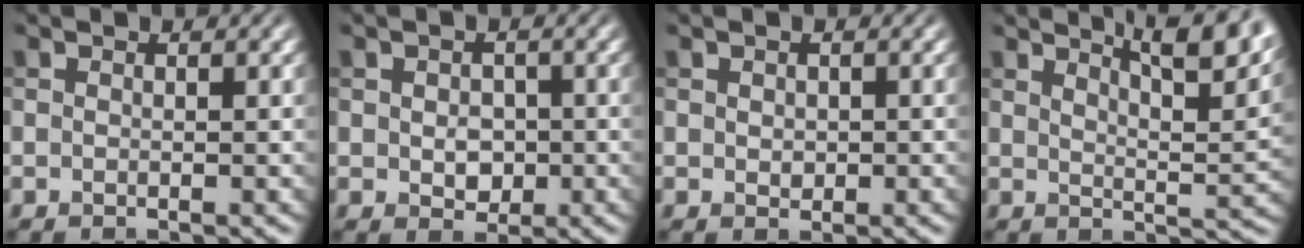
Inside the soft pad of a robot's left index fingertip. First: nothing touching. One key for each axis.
{"total": 1.9, "fx": -0.4, "fy": 1.5, "fz": 1.1, "tx": -0.025, "ty": -0.002, "tz": -0.006}
{"total": 0.6, "fx": -0.1, "fy": 0.6, "fz": 0.2, "tx": -0.009, "ty": 0.000, "tz": 0.002}
{"total": 8.4, "fx": 6.1, "fy": 2.1, "fz": 5.4, "tx": -0.050, "ty": 0.017, "tz": 0.061}